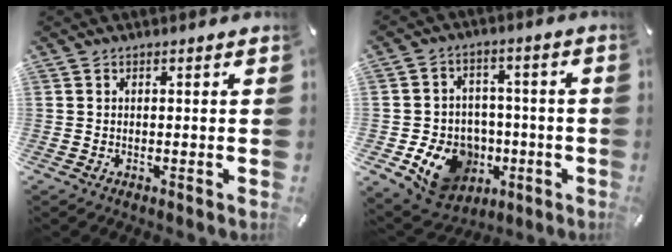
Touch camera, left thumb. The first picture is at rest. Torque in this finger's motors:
{"motor_torque": [0.48, 0.76, 0.84, 0.50, 0.20]}